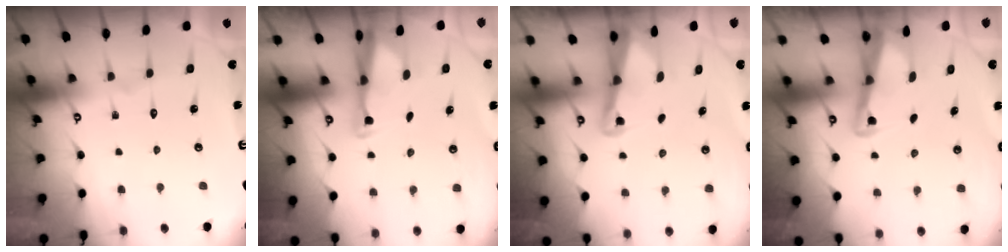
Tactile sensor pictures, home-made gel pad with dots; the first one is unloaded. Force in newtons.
{"total": 2.9, "press": 2.8, "slide": 0.8}
{"total": 2.5, "press": 2.5, "slide": 0.6}
{"total": 3.0, "press": 3.0, "slide": 0.3}